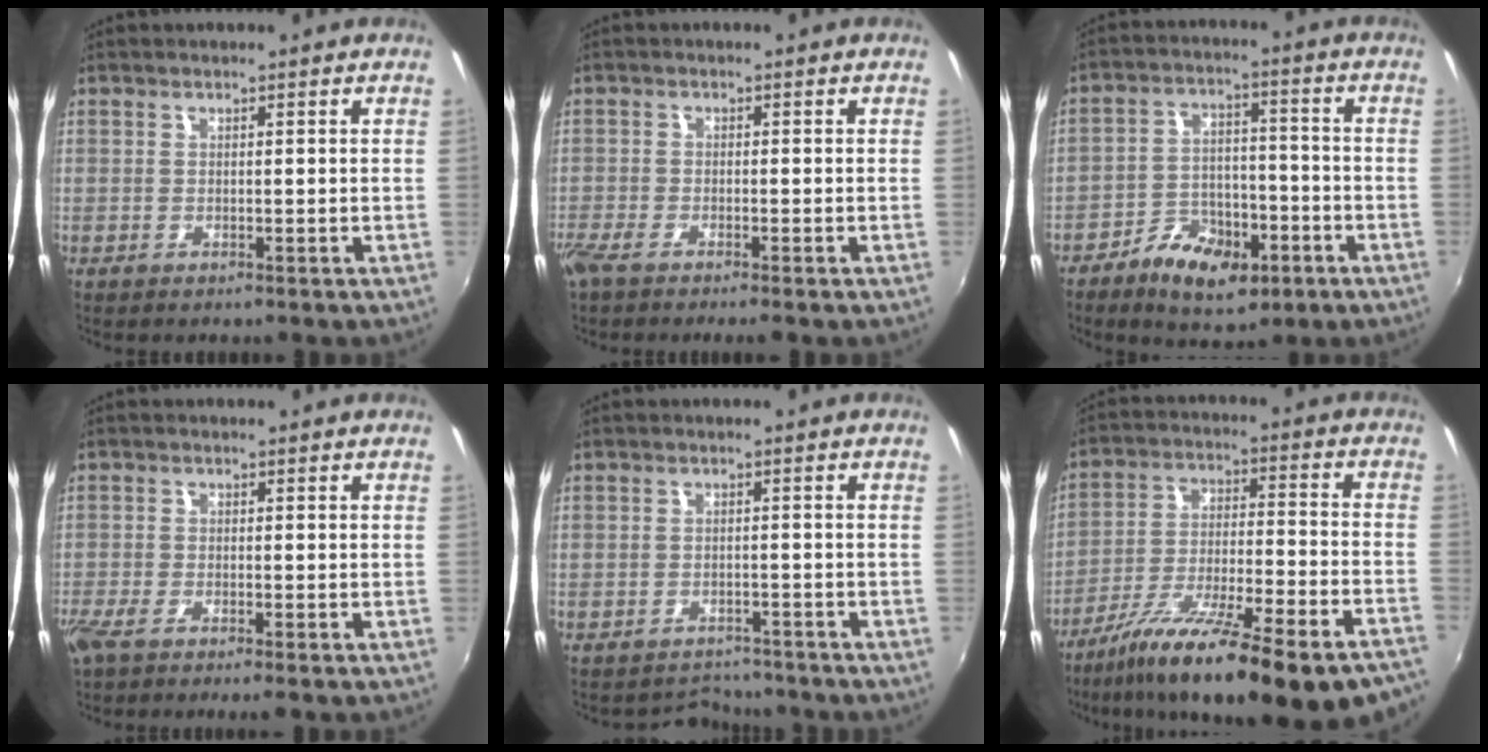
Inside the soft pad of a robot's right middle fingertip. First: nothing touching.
{"total": 3.8, "force": [-3.0, 0.2, 2.2], "torque": [-0.054, -0.015, -0.060]}
{"total": 11.7, "force": [-6.7, 6.0, 7.5], "torque": [-0.153, 0.007, -0.102]}
{"total": 3.8, "force": [-2.8, 0.3, 2.6], "torque": [-0.059, -0.014, -0.055]}
{"total": 3.9, "force": [-3.6, 1.3, -0.5], "torque": [-0.003, 0.009, -0.057]}
{"total": 25.9, "force": [-19.3, 3.6, 16.9], "torque": [-0.286, -0.066, -0.292]}